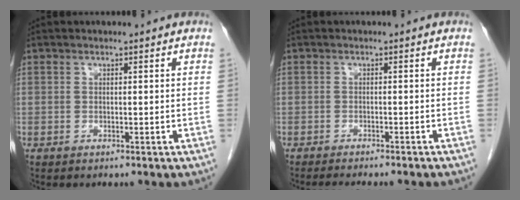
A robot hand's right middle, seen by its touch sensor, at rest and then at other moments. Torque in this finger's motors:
{"motor_torque": [0.35, -0.31, 0.03, 0.02]}